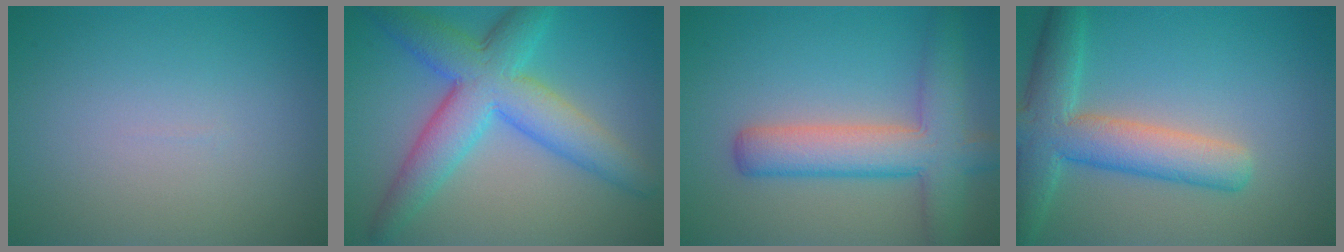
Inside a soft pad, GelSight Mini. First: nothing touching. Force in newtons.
{"total": 7.9, "press": 7.9, "slide": 0.3}
{"total": 6.5, "press": 6.5, "slide": 0.3}
{"total": 6.7, "press": 6.7, "slide": 0.4}